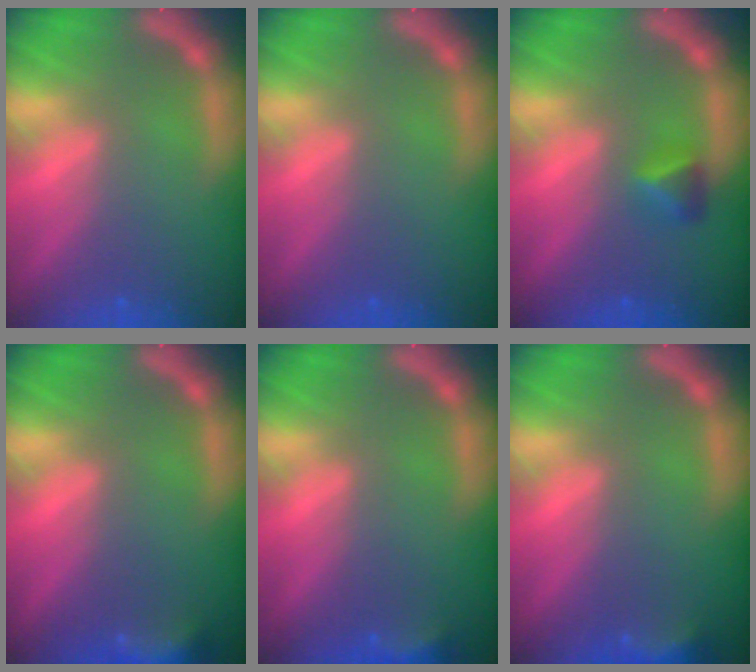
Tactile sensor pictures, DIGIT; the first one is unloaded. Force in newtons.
{"total": 0.0}
{"total": 1.9}
{"total": 4.4}
{"total": 2.4}
{"total": 3.0}